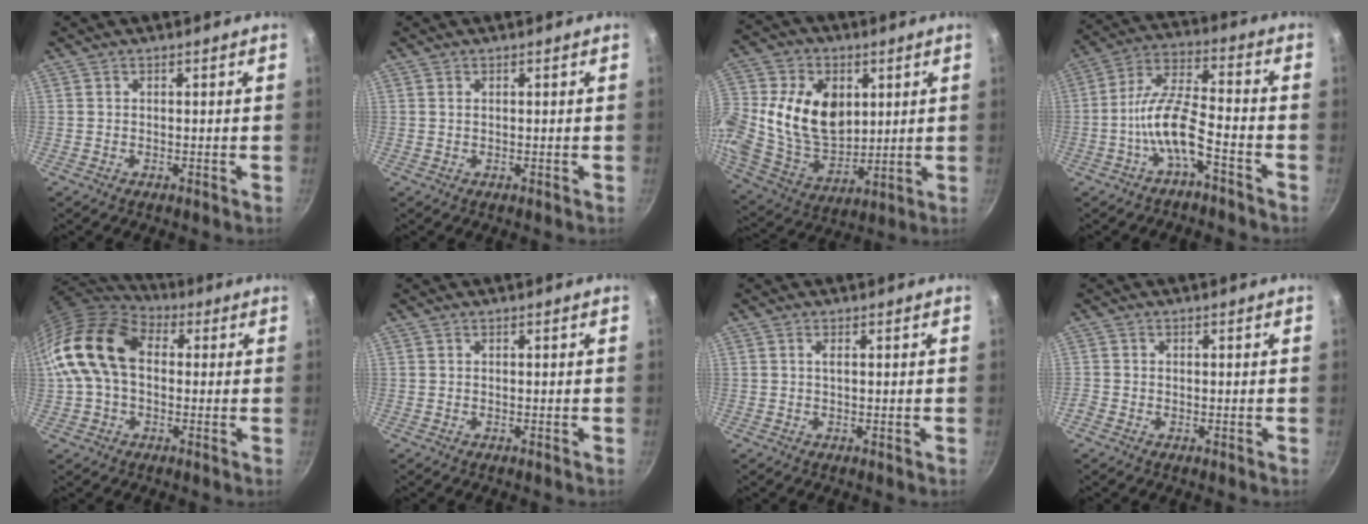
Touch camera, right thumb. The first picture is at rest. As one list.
[{"total": 0.5, "force": [0.2, 0.3, 0.4], "torque": [-0.007, 0.001, 0.004]}, {"total": 19.8, "force": [3.7, 14.3, 13.1], "torque": [-0.233, -0.009, 0.072]}, {"total": 10.3, "force": [-5.0, 3.7, 8.2], "torque": [-0.166, 0.049, -0.097]}, {"total": 17.3, "force": [1.6, 11.8, 12.5], "torque": [-0.224, 0.034, 0.013]}, {"total": 0.0}, {"total": 1.0, "force": [0.2, 0.2, 1.0], "torque": [-0.018, 0.000, 0.003]}, {"total": 1.0, "force": [-0.3, 0.9, 0.3], "torque": [-0.006, 0.002, -0.008]}]